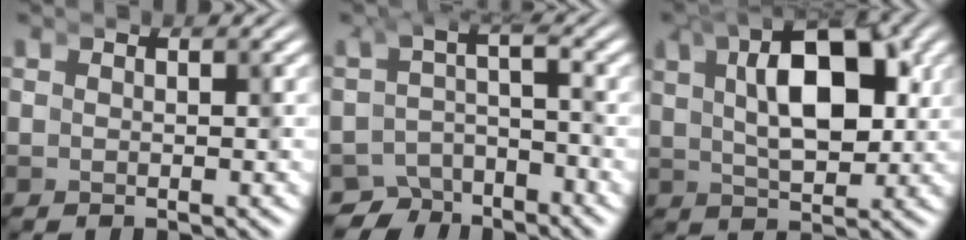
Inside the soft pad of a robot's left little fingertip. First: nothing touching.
{"total": 4.8, "force": [-4.2, 2.2, 0.9], "torque": [-0.005, -0.022, -0.073]}
{"total": 6.9, "force": [1.4, 3.1, 6.0], "torque": [-0.091, -0.004, 0.020]}